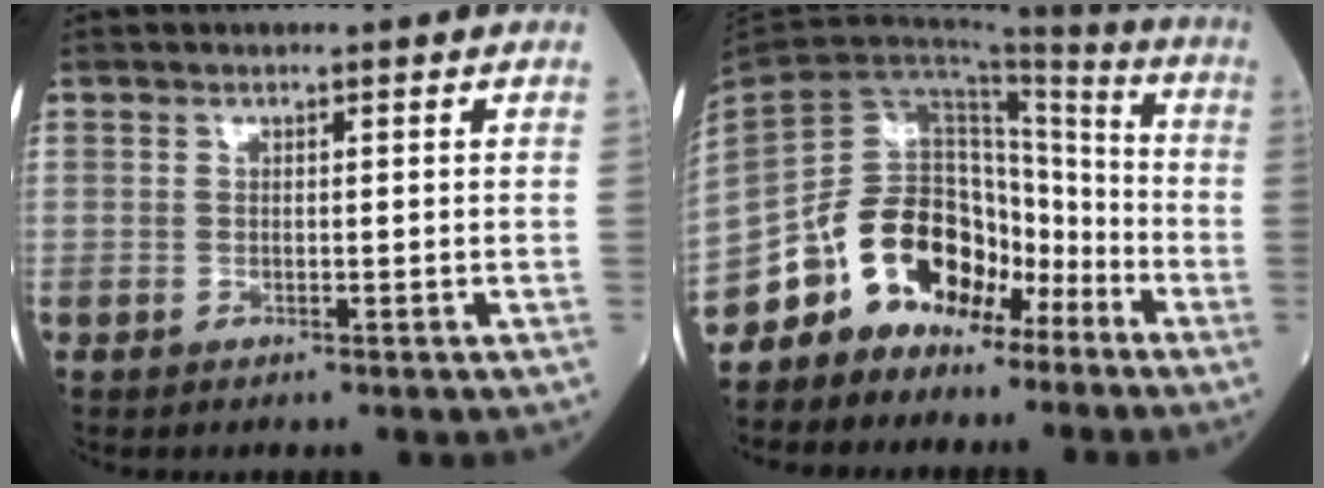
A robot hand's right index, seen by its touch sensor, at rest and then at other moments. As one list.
[{"total": 14.4, "force": [-9.8, 9.1, 5.5], "torque": [-0.112, 0.069, -0.171]}]